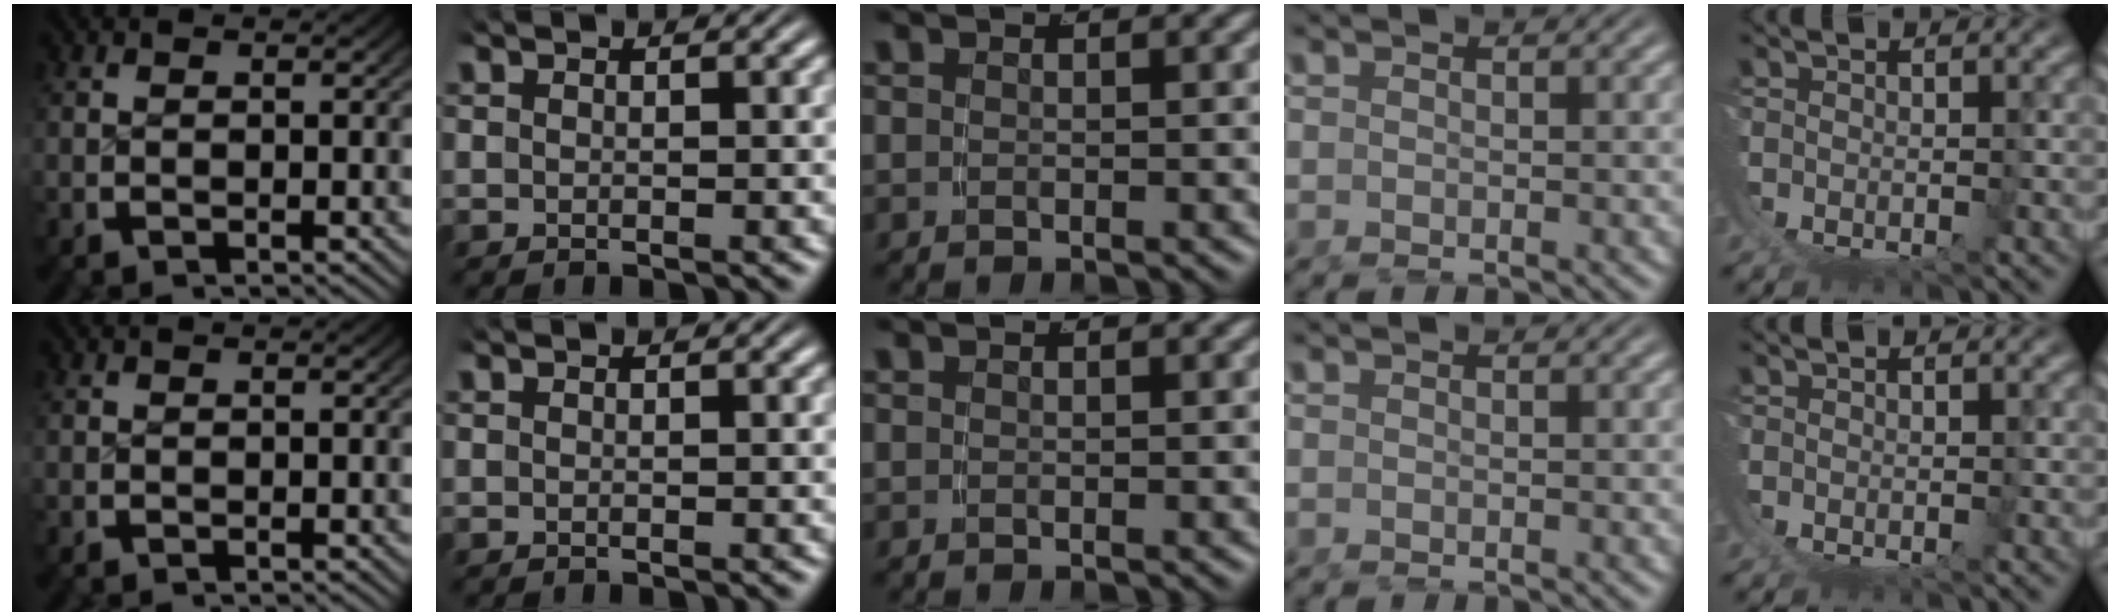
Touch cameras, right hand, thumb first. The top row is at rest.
{}